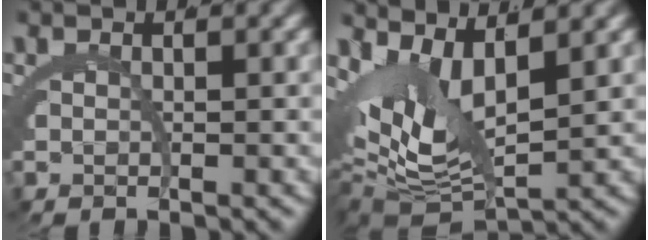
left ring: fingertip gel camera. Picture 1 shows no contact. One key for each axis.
{"total": 7.2, "fx": -0.8, "fy": 4.2, "fz": 5.8, "tx": -0.101, "ty": -0.027, "tz": -0.004}